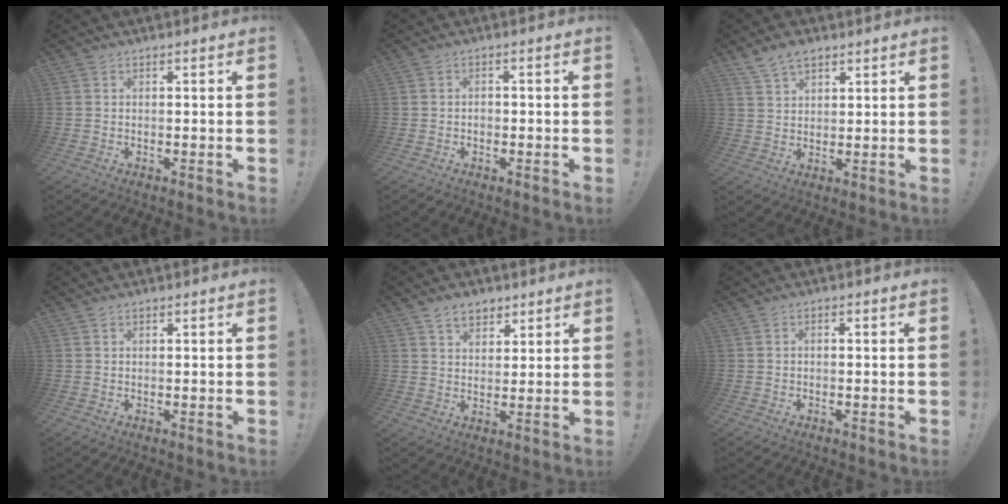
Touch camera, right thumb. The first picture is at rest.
{"total": 1.2, "force": [-0.8, 0.7, 0.5], "torque": [-0.009, 0.003, -0.015]}
{"total": 6.1, "force": [4.5, 3.2, 2.6], "torque": [-0.047, -0.018, 0.085]}
{"total": 0.6, "force": [0.5, 0.2, 0.2], "torque": [0.002, -0.003, 0.009]}
{"total": 6.7, "force": [4.4, 4.4, 2.6], "torque": [-0.039, -0.017, 0.082]}
{"total": 0.8, "force": [-0.5, 0.2, 0.6], "torque": [-0.012, 0.002, -0.009]}